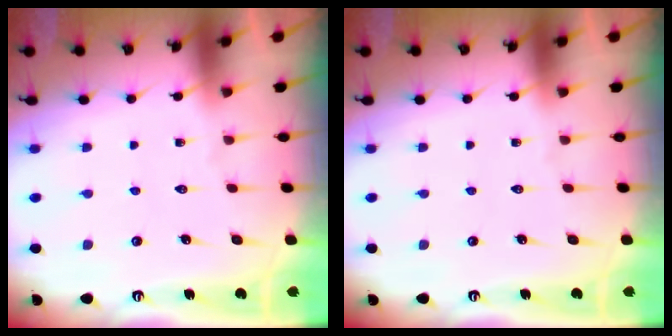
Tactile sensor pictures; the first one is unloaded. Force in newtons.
{"total": 0.0}